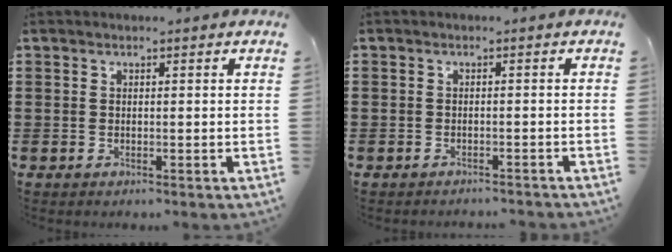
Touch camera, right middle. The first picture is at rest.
{"total": 1.4, "force": [-1.4, 0.4, -0.3], "torque": [0.001, 0.004, -0.032]}